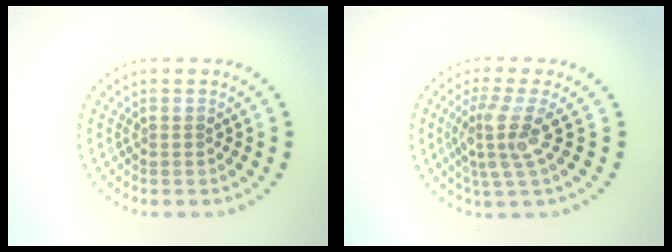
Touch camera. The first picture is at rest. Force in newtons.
{"total": 3.6, "press": 2.6, "slide": 2.5}